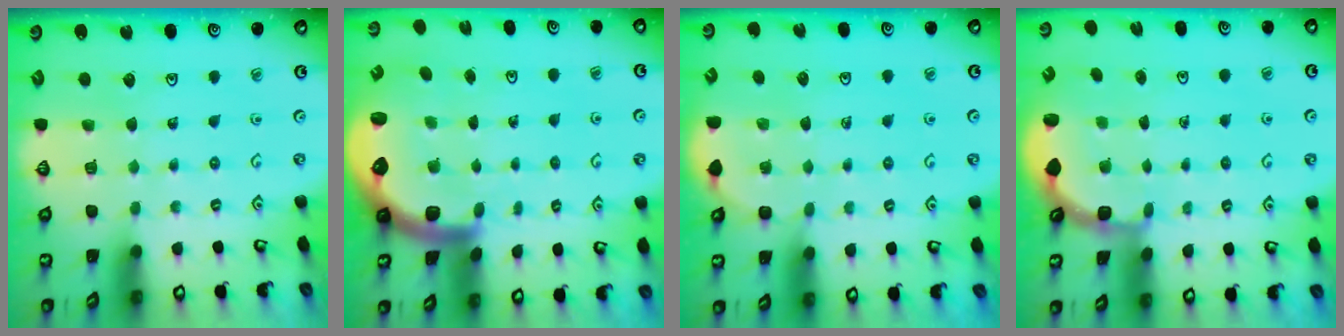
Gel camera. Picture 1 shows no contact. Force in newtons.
{"total": 4.8, "press": 4.6, "slide": 1.6}
{"total": 3.0, "press": 2.9, "slide": 0.9}
{"total": 2.4, "press": 1.7, "slide": 1.7}